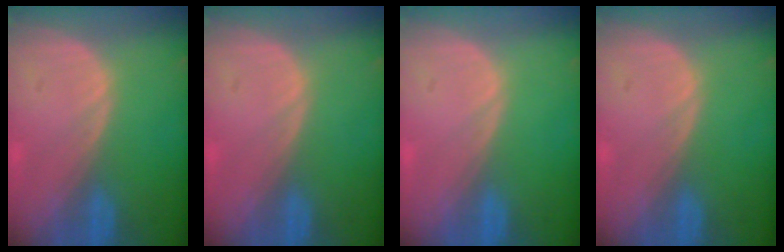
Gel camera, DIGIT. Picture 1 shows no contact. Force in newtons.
{"total": 0.0}
{"total": 0.0}
{"total": 0.0}